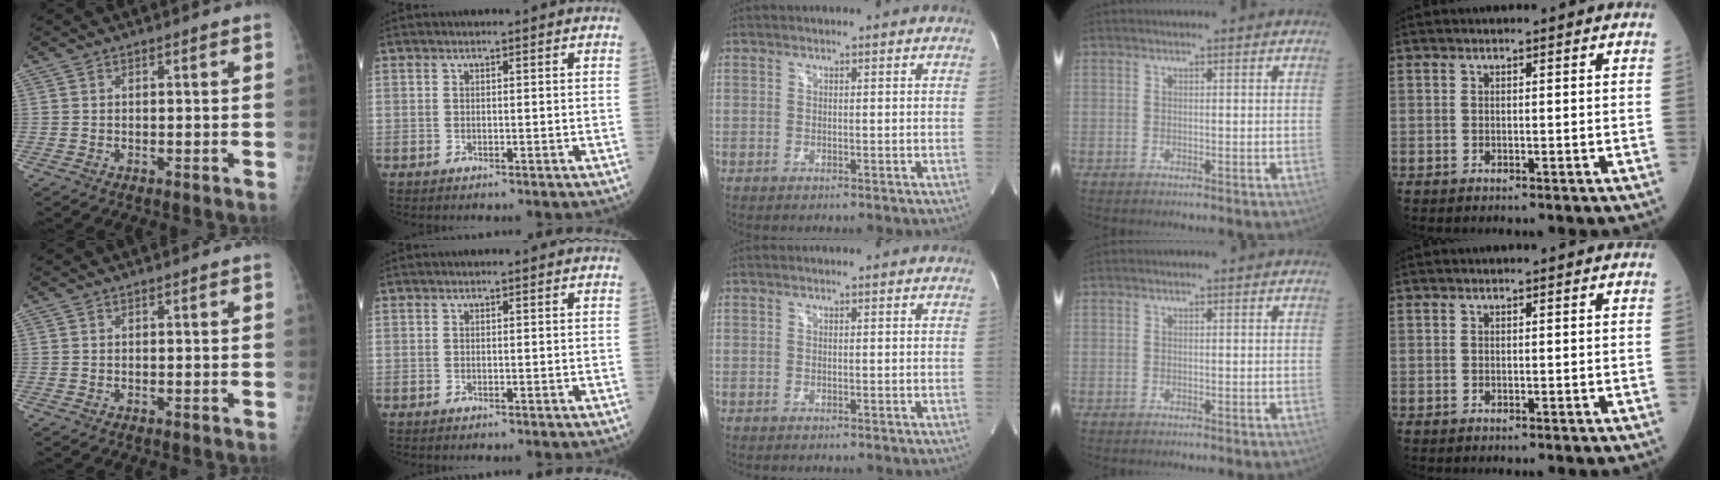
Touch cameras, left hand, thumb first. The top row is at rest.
{}